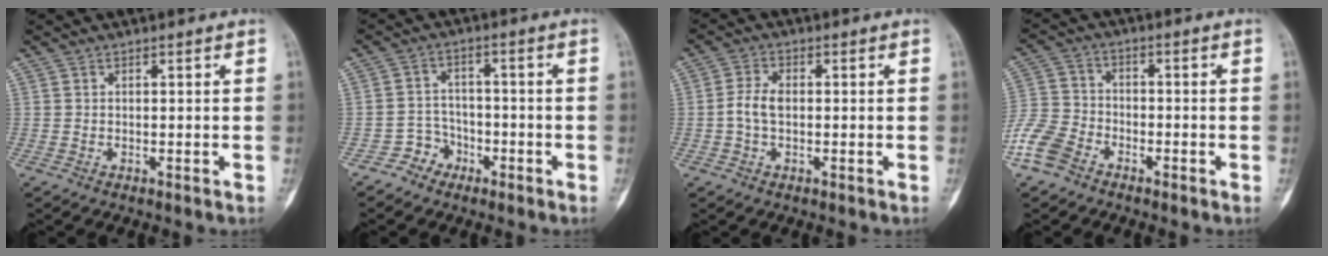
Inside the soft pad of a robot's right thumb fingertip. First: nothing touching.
{"total": 4.7, "force": [-3.0, 3.6, -0.1], "torque": [0.034, 0.031, -0.058]}
{"total": 4.1, "force": [-0.4, 2.5, 3.3], "torque": [-0.073, 0.011, -0.012]}
{"total": 8.1, "force": [-5.1, 5.3, 3.3], "torque": [-0.070, 0.020, -0.113]}